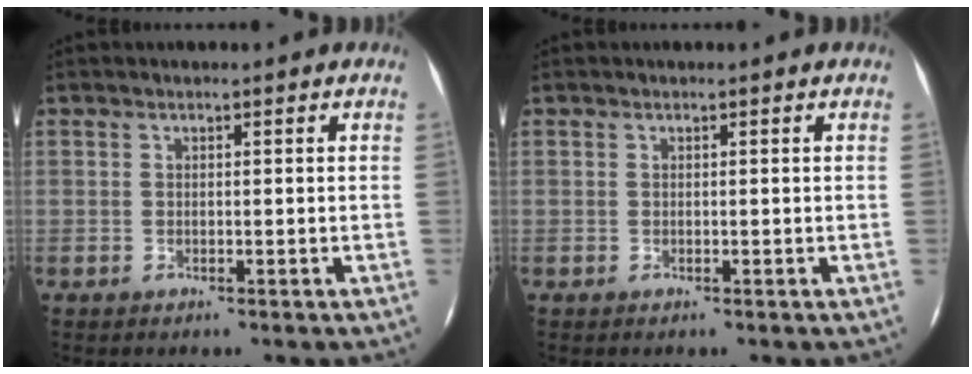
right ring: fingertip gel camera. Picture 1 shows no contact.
{"total": 0.0}